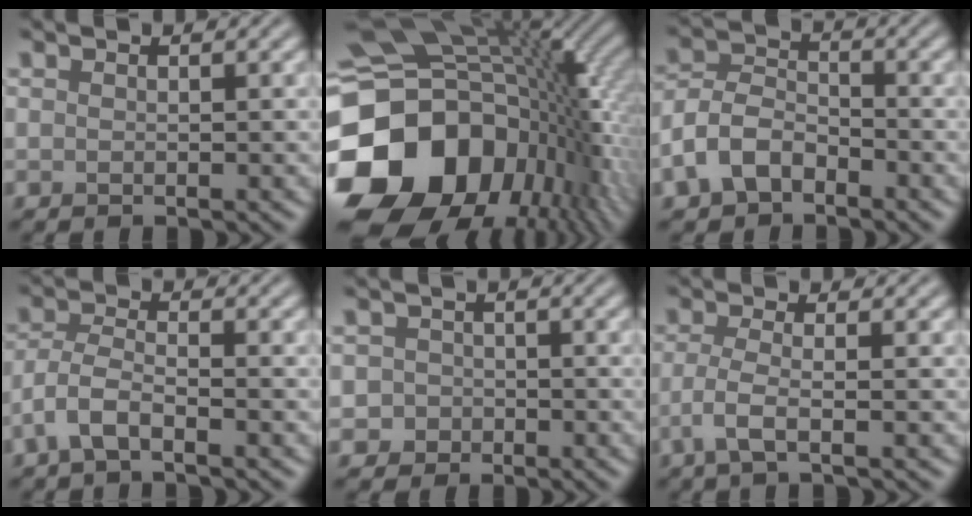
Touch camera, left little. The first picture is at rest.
{"total": 20.5, "force": [-5.6, 15.0, 12.8], "torque": [-0.270, -0.020, -0.092]}
{"total": 4.5, "force": [-2.5, 2.8, 2.5], "torque": [-0.054, 0.007, -0.059]}
{"total": 3.0, "force": [-1.8, 1.0, 2.2], "torque": [-0.051, 0.006, -0.047]}
{"total": 2.5, "force": [-0.8, 2.3, 0.2], "torque": [0.025, 0.004, -0.021]}
{"total": 2.6, "force": [-1.0, 0.6, 2.3], "torque": [-0.050, -0.002, -0.030]}